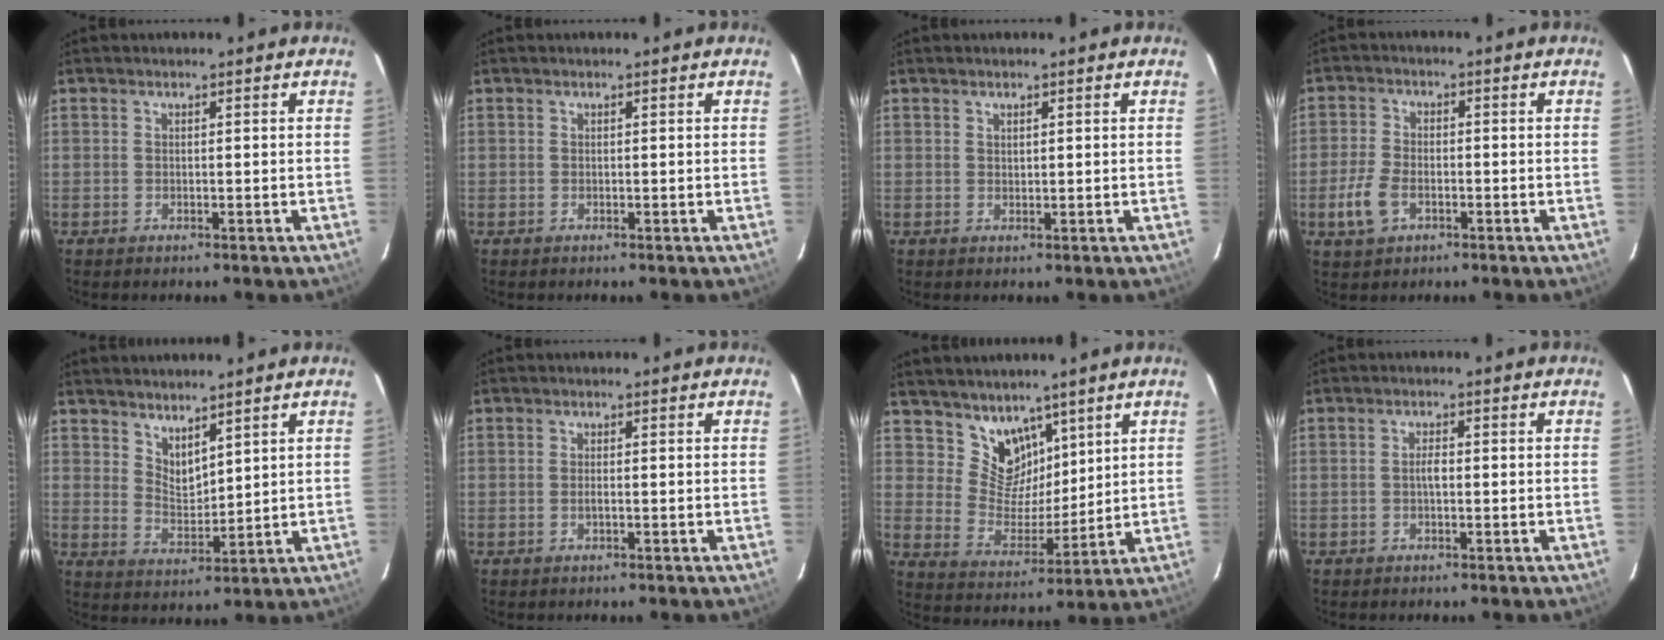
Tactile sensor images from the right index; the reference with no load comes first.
{"total": 0.0}
{"total": 0.7, "force": [0.6, 0.3, 0.2], "torque": [-0.004, 0.001, 0.011]}
{"total": 6.1, "force": [-2.5, 3.6, 4.3], "torque": [-0.103, 0.000, -0.046]}
{"total": 5.1, "force": [4.2, 1.8, 2.3], "torque": [-0.035, -0.008, 0.081]}
{"total": 0.9, "force": [-0.2, 0.0, 0.9], "torque": [-0.018, 0.000, -0.003]}
{"total": 9.2, "force": [6.6, 6.0, 2.4], "torque": [-0.037, -0.002, 0.133]}
{"total": 1.7, "force": [-0.3, 0.7, 1.6], "torque": [-0.030, 0.005, -0.007]}